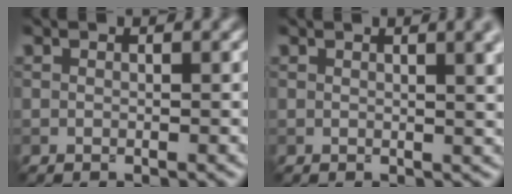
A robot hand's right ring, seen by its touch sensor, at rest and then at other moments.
{"total": 5.8, "force": [2.3, 2.4, 4.8], "torque": [-0.029, 0.020, 0.017]}